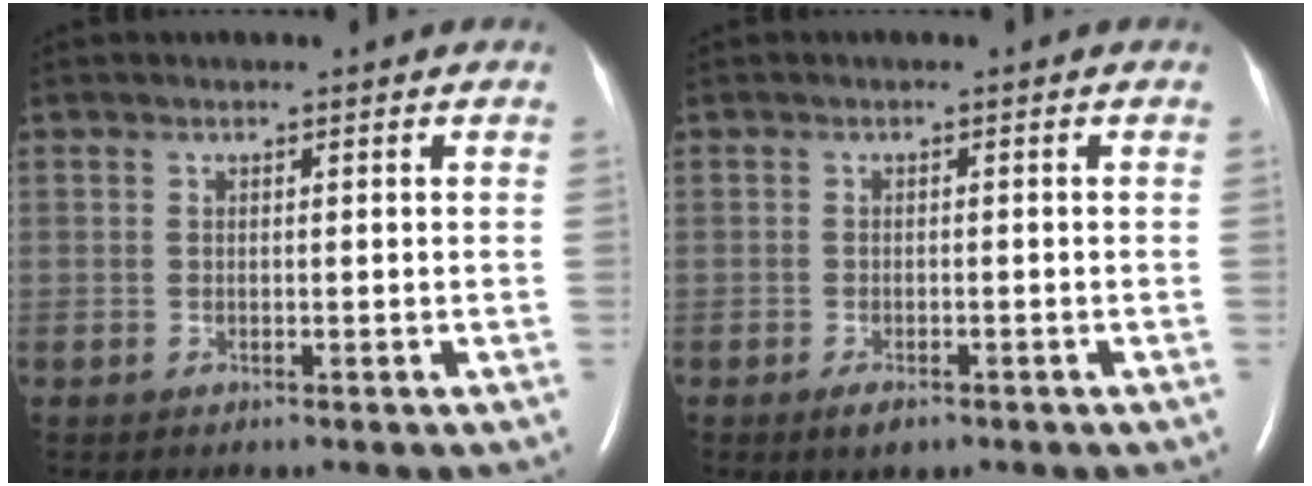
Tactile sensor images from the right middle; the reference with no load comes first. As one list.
[{"total": 2.0, "force": [-1.2, 0.7, 1.3], "torque": [-0.027, -0.002, -0.017]}]